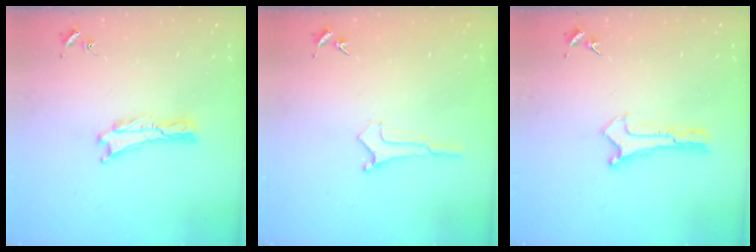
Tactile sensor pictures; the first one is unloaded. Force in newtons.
{"total": 0.0}
{"total": 0.0}